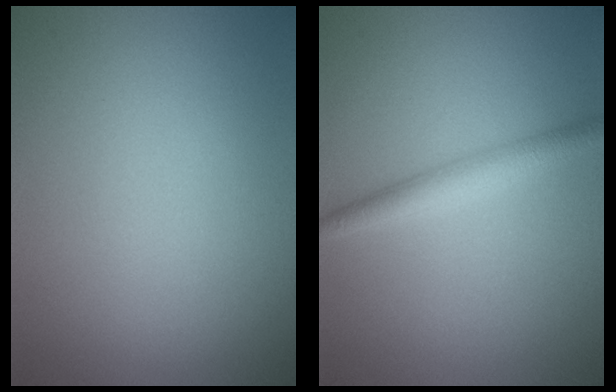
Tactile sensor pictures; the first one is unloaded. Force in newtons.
{"total": 2.9, "press": 2.9, "slide": 0.1}